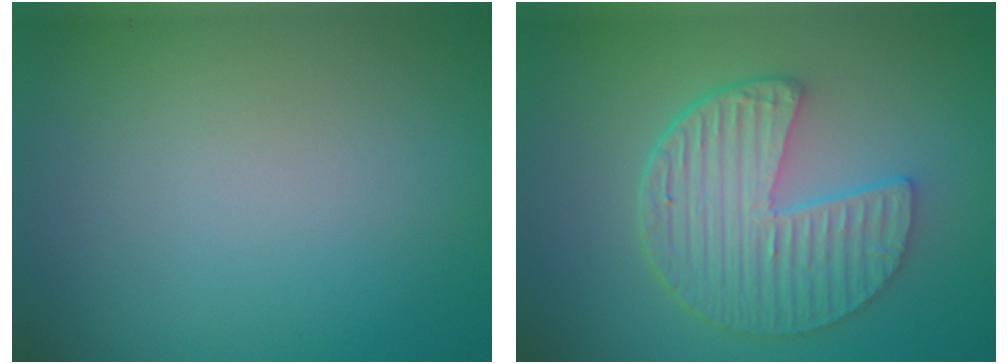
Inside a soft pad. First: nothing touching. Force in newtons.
{"total": 6.6, "press": 4.8, "slide": 4.4}